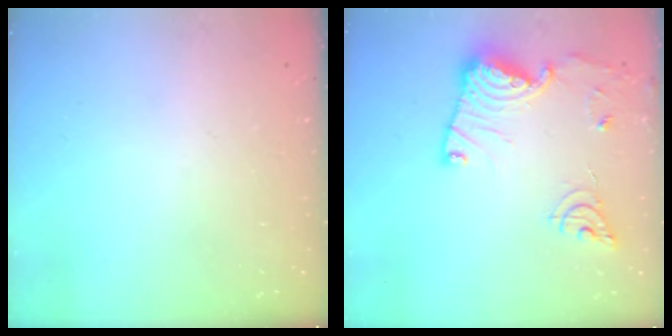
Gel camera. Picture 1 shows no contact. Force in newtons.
{"total": 18.4, "press": 18.3, "slide": 1.9}